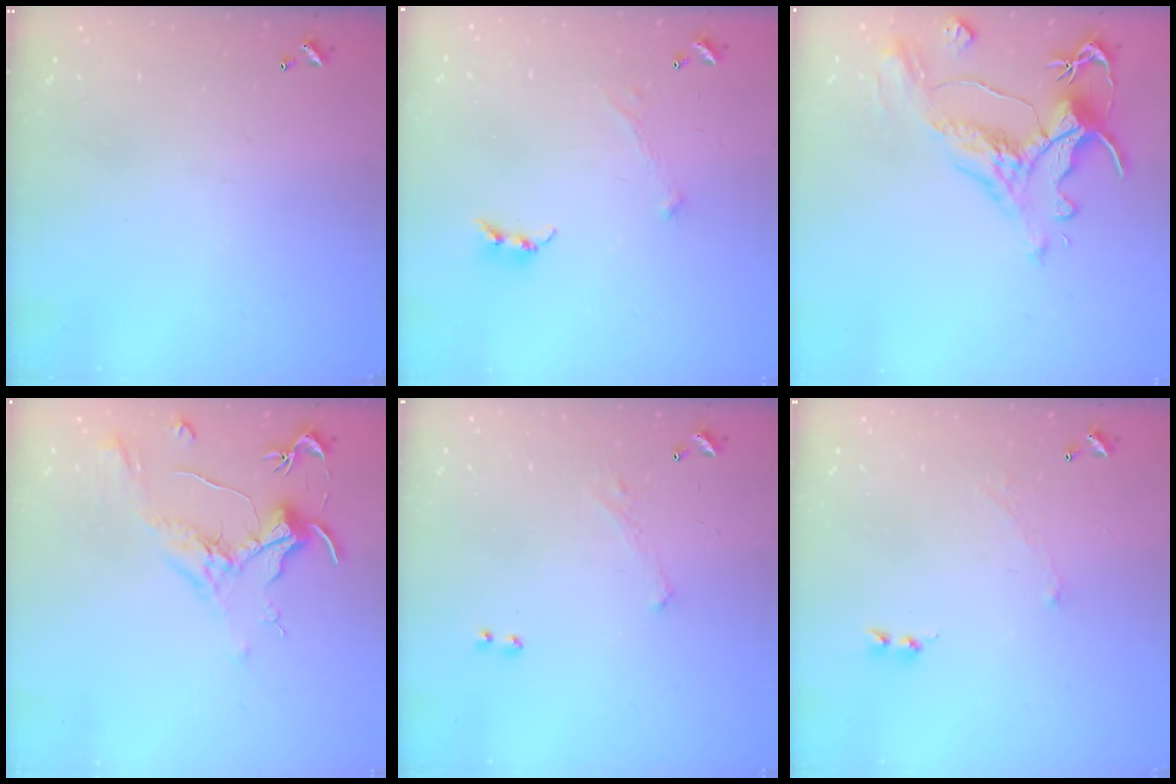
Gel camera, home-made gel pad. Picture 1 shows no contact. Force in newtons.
{"total": 0.0}
{"total": 1.6, "press": 0.8, "slide": 1.4}
{"total": 1.8, "press": 1.6, "slide": 0.9}
{"total": 1.6, "press": 1.5, "slide": 0.6}
{"total": 2.1, "press": 2.0, "slide": 0.7}